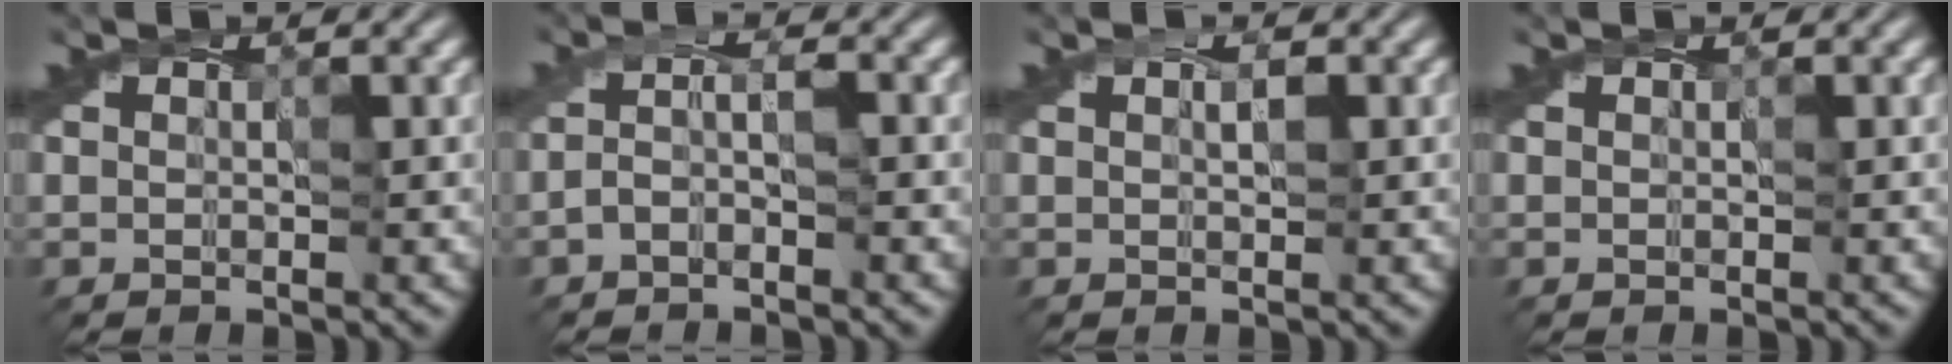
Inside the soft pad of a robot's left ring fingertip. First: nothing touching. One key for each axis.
{"total": 1.4, "fx": -0.8, "fy": 0.4, "fz": 1.0, "tx": -0.025, "ty": 0.007, "tz": -0.025}
{"total": 0.8, "fx": 0.2, "fy": 0.3, "fz": 0.7, "tx": -0.011, "ty": 0.003, "tz": 0.004}
{"total": 0.0}